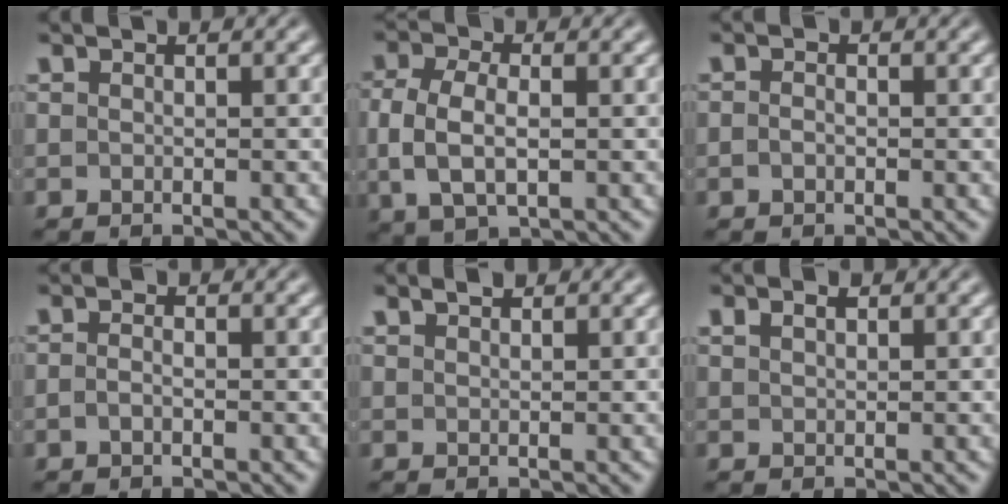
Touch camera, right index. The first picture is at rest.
{"total": 4.5, "force": [-0.2, 2.8, 3.5], "torque": [-0.082, -0.013, 0.010]}
{"total": 0.8, "force": [-0.6, 0.3, 0.5], "torque": [-0.012, -0.005, -0.009]}
{"total": 1.0, "force": [-0.7, 0.1, 0.7], "torque": [-0.015, -0.005, -0.012]}
{"total": 1.2, "force": [1.1, -0.4, 0.2], "torque": [0.003, 0.003, 0.026]}
{"total": 0.8, "force": [0.6, -0.2, 0.5], "torque": [0.000, -0.002, 0.021]}